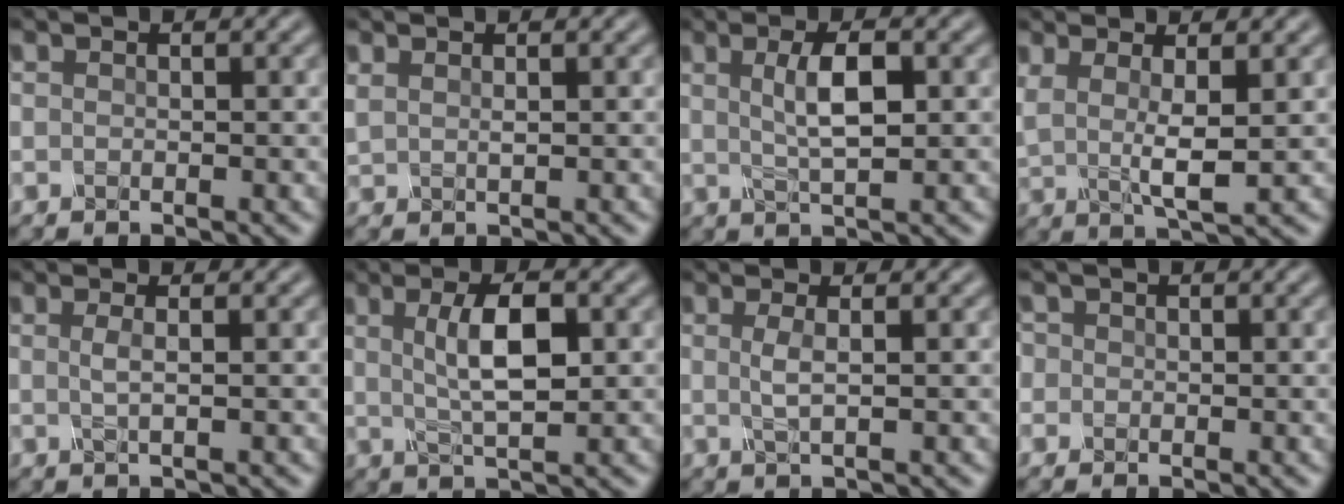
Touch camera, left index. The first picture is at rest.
{"total": 1.1, "force": [0.7, 0.3, 0.7], "torque": [-0.021, -0.001, 0.020]}
{"total": 4.0, "force": [0.8, 1.0, 3.8], "torque": [-0.070, 0.003, 0.015]}
{"total": 3.8, "force": [1.2, 0.9, 3.5], "torque": [-0.077, -0.008, 0.024]}
{"total": 1.4, "force": [0.3, 0.4, 1.3], "torque": [-0.025, 0.001, 0.002]}
{"total": 5.0, "force": [1.0, 1.4, 4.7], "torque": [-0.086, 0.005, 0.020]}
{"total": 1.8, "force": [0.3, 0.5, 1.7], "torque": [-0.033, -0.001, 0.005]}
{"total": 1.4, "force": [0.3, 1.3, 0.4], "torque": [-0.008, 0.005, -0.005]}